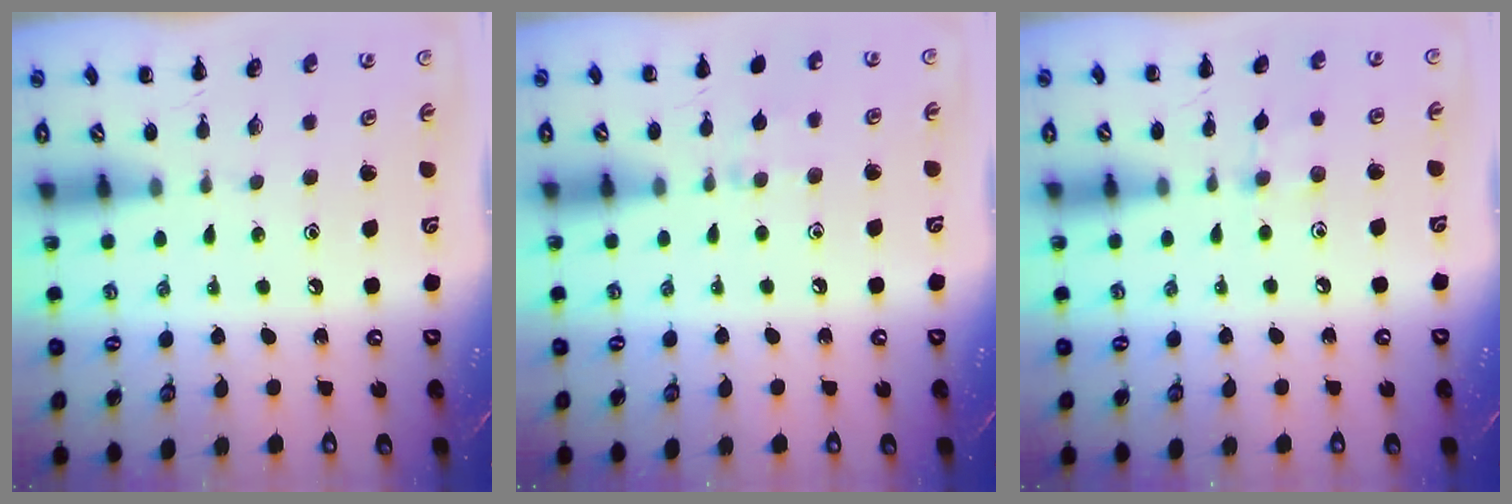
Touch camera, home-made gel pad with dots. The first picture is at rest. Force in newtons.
{"total": 5.9, "press": 5.5, "slide": 2.3}
{"total": 6.4, "press": 6.1, "slide": 1.9}